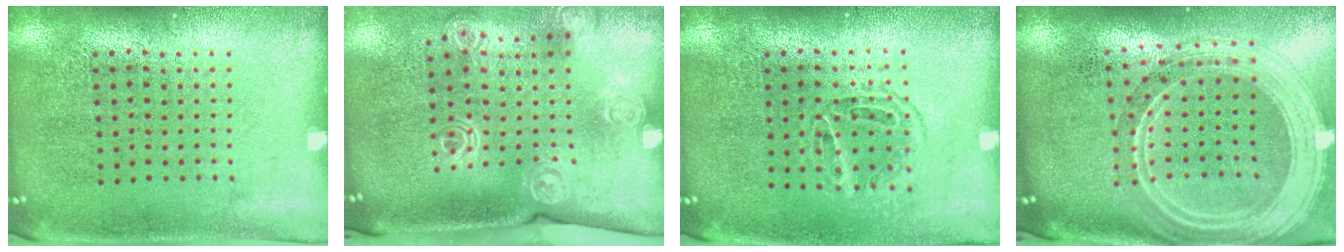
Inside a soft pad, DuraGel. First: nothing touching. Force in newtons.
{"total": 1.8, "press": 1.5, "slide": 1.1}
{"total": 1.1, "press": 1.0, "slide": 0.5}
{"total": 2.8, "press": 2.4, "slide": 1.6}